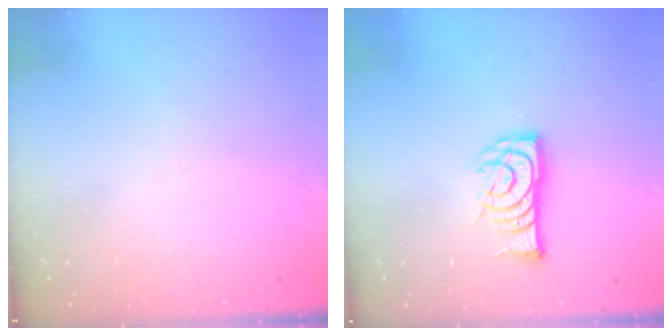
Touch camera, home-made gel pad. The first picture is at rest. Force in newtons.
{"total": 10.4, "press": 10.4, "slide": 0.5}